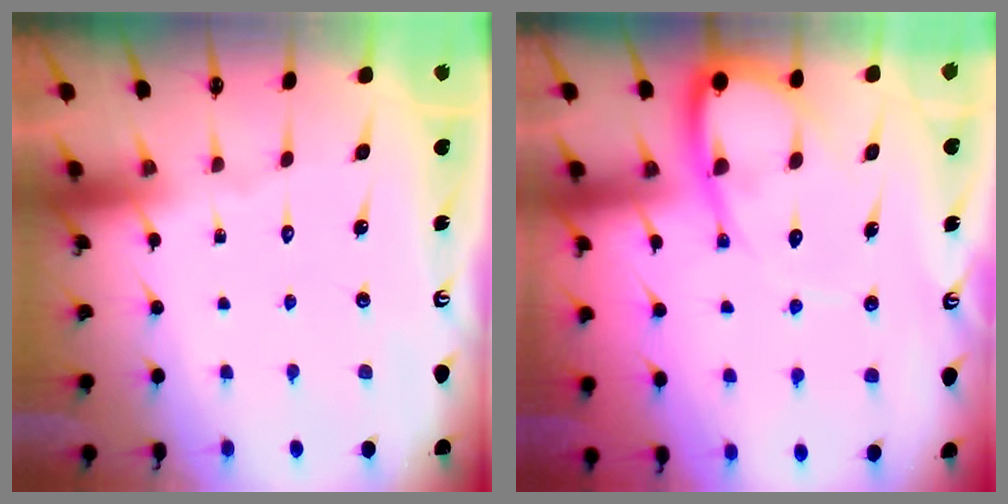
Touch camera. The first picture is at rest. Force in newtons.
{"total": 8.5, "press": 8.5, "slide": 0.9}